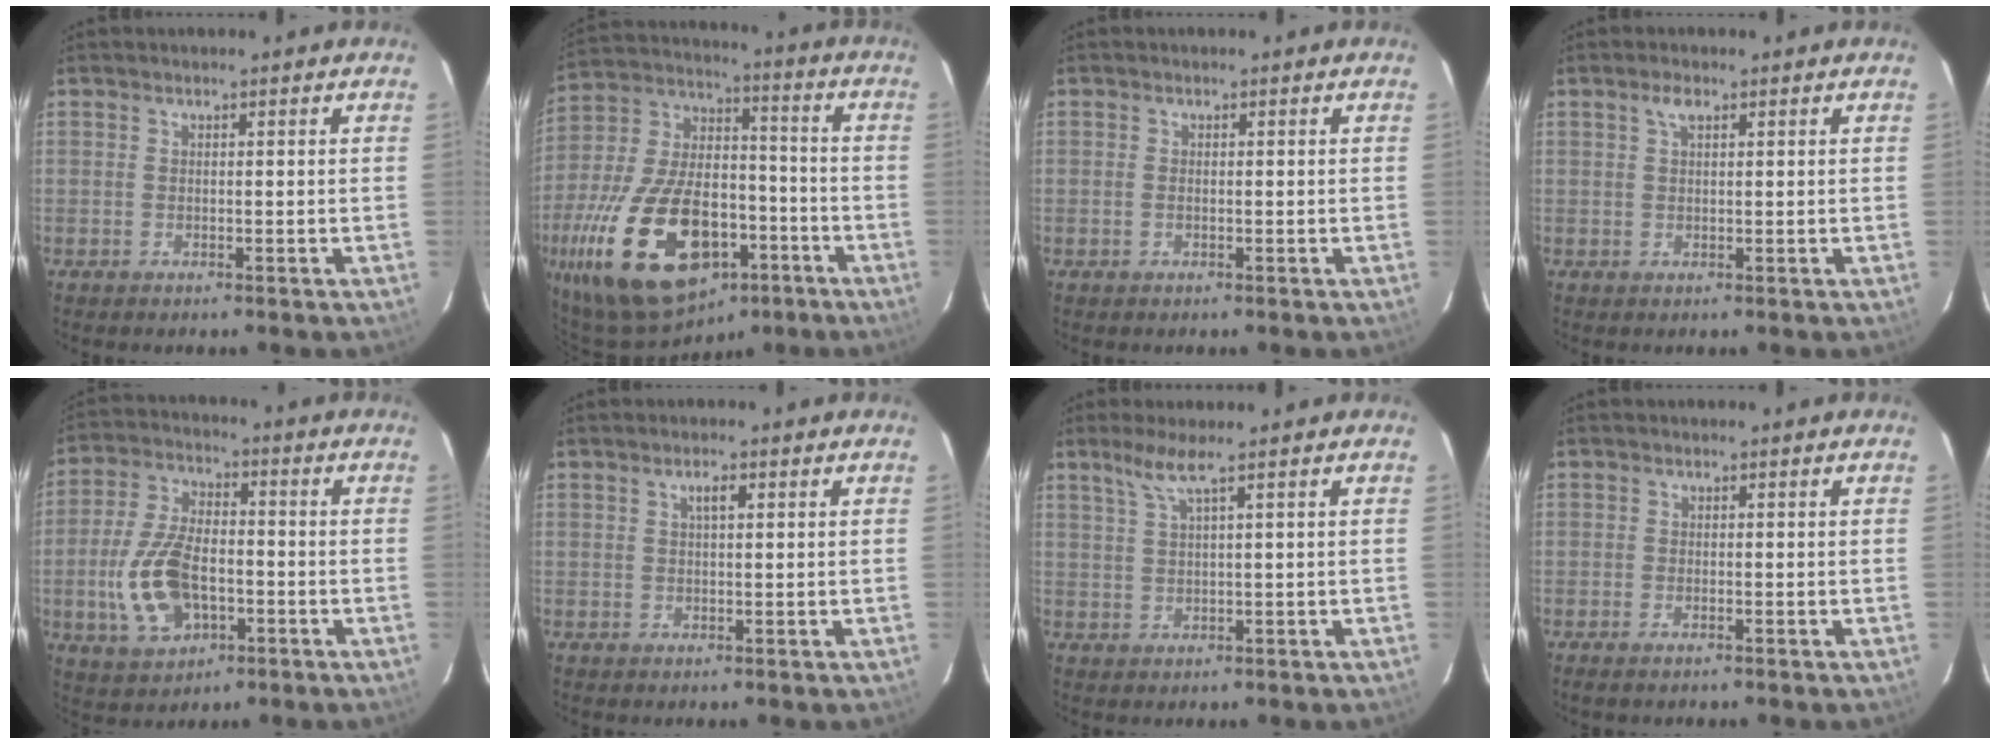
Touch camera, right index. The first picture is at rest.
{"total": 28.8, "force": [-13.7, 15.5, 20.0], "torque": [-0.412, -0.012, -0.211]}
{"total": 0.6, "force": [-0.3, 0.4, 0.4], "torque": [-0.009, 0.000, -0.006]}
{"total": 1.8, "force": [0.9, 0.8, 1.3], "torque": [-0.026, 0.006, 0.017]}
{"total": 13.7, "force": [-3.7, 7.8, 10.6], "torque": [-0.228, 0.004, -0.059]}
{"total": 1.8, "force": [0.7, 0.6, 1.5], "torque": [-0.026, 0.006, 0.011]}
{"total": 3.4, "force": [2.1, -0.7, 2.5], "torque": [-0.052, -0.002, 0.045]}
{"total": 1.0, "force": [-0.8, 0.3, 0.6], "torque": [-0.014, -0.002, -0.015]}